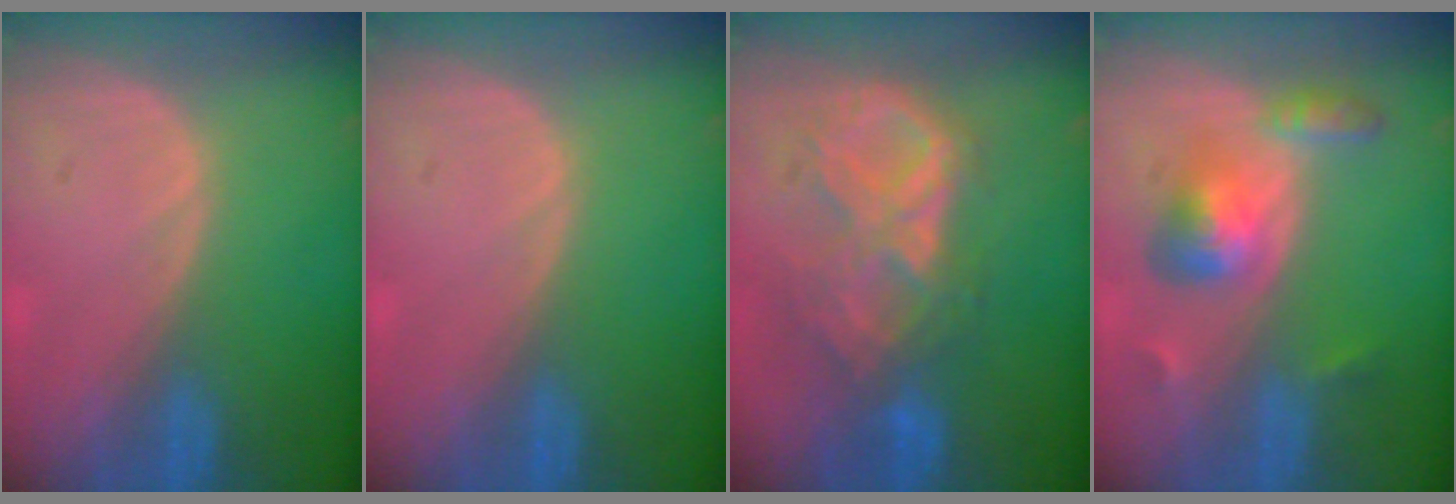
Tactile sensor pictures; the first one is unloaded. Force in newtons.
{"total": 0.0}
{"total": 9.3, "press": 8.0, "slide": 4.9}
{"total": 6.2, "press": 5.6, "slide": 2.8}